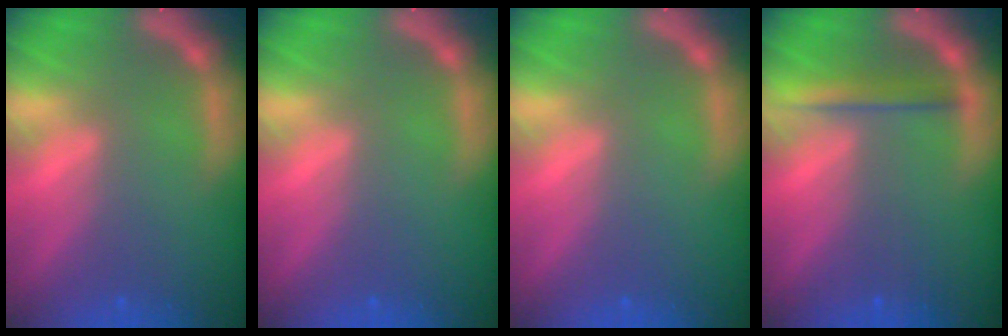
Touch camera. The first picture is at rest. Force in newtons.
{"total": 0.0}
{"total": 0.0}
{"total": 2.5}